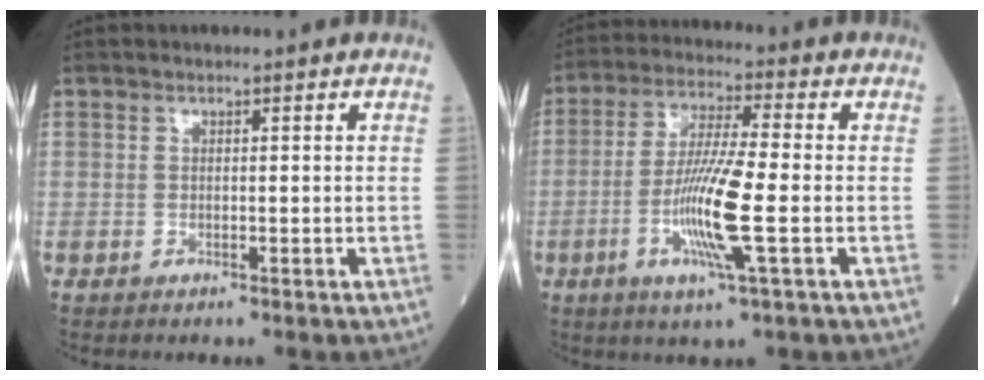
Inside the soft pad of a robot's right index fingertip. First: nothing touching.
{"total": 10.9, "force": [-2.7, 0.0, 10.6], "torque": [-0.208, -0.011, -0.057]}